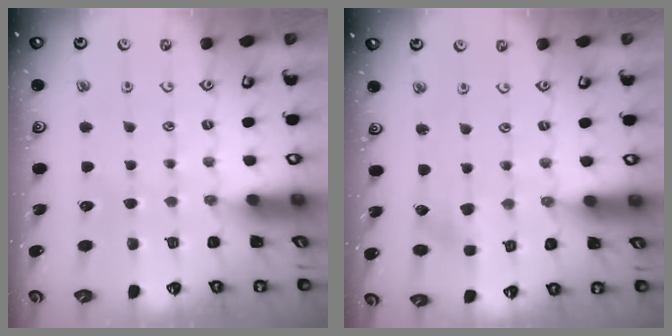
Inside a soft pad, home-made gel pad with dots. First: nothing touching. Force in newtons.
{"total": 2.0, "press": 1.9, "slide": 0.3}